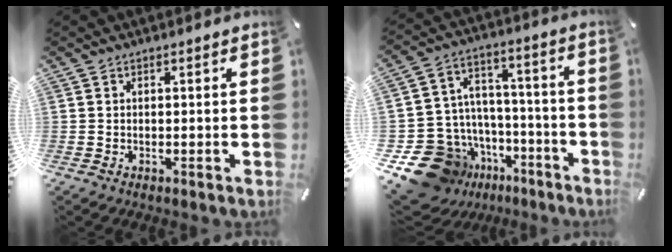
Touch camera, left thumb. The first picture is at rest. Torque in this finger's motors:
{"motor_torque": [0.83, 2.84, 0.12, 0.67, 0.10]}